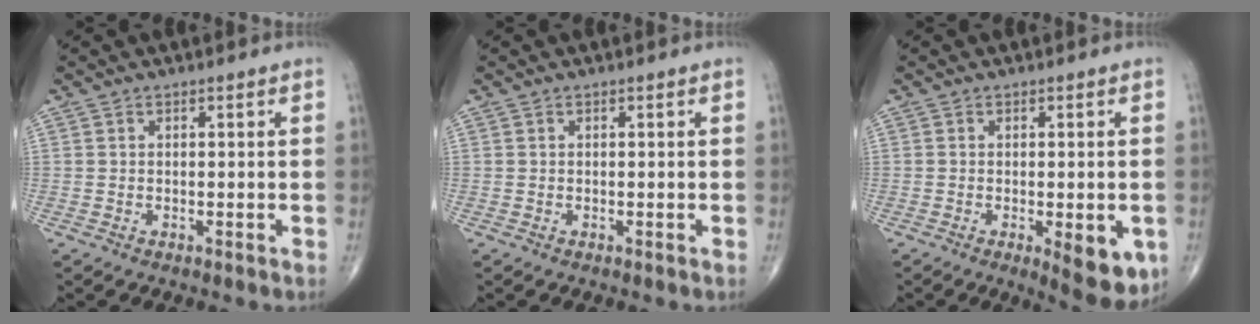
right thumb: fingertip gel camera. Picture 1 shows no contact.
{"total": 0.0}
{"total": 8.8, "force": [-2.7, 3.2, 7.7], "torque": [-0.082, -0.013, -0.030]}